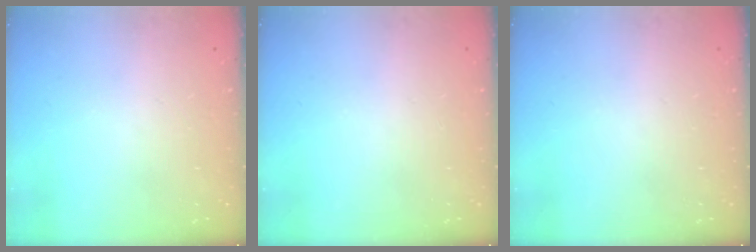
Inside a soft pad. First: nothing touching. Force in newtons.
{"total": 0.0}
{"total": 0.0}